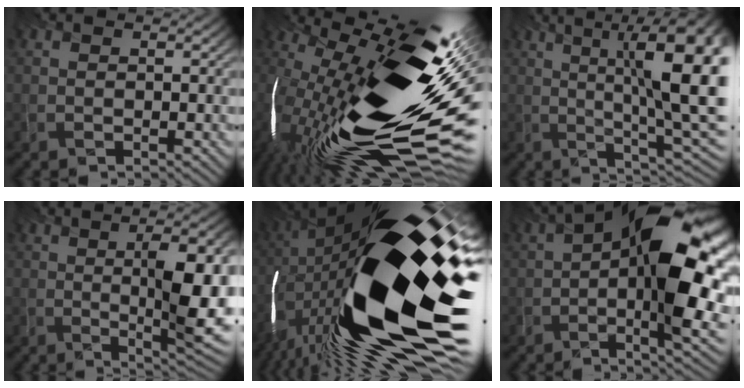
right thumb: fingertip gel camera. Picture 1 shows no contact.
{"total": 20.8, "force": [-1.8, 7.0, 19.5], "torque": [-0.357, -0.023, -0.043]}
{"total": 16.0, "force": [3.3, 3.7, 15.2], "torque": [-0.189, 0.030, 0.061]}
{"total": 10.0, "force": [0.0, 1.7, 9.8], "torque": [-0.158, 0.003, 0.012]}
{"total": 23.7, "force": [-2.1, 8.5, 22.1], "torque": [-0.425, -0.037, -0.045]}
{"total": 17.1, "force": [0.4, 6.3, 16.0], "torque": [-0.241, 0.024, 0.008]}